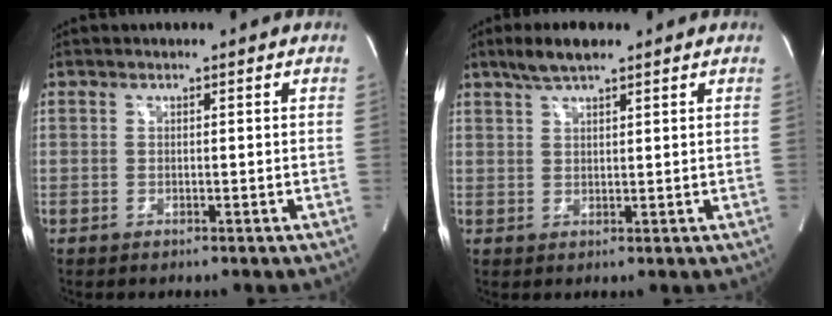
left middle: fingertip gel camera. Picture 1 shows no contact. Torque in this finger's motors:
{"motor_torque": [0.35, -0.16, -0.06, 0.01]}